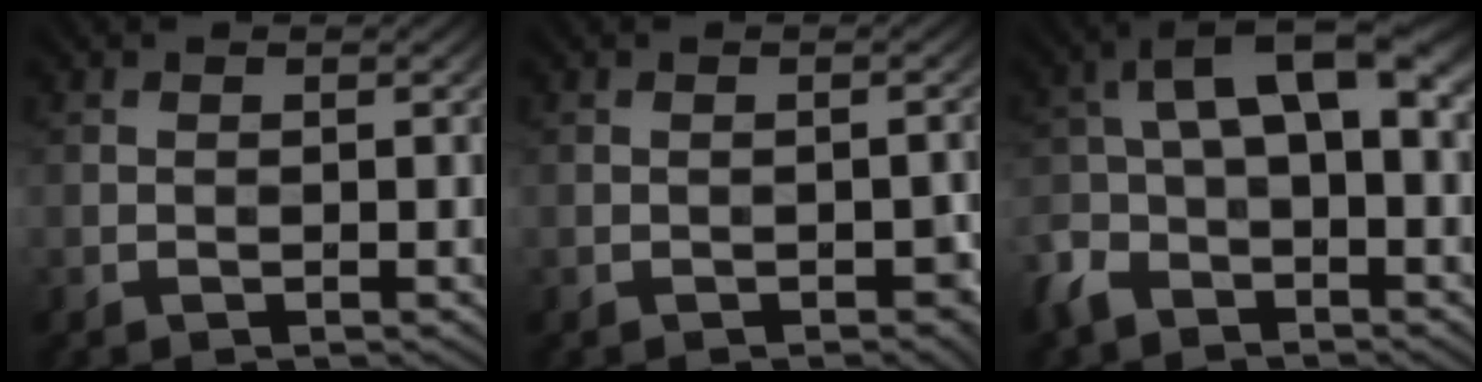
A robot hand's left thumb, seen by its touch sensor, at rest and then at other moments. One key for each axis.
{"total": 1.8, "fx": -1.0, "fy": 0.9, "fz": 1.3, "tx": -0.018, "ty": 0.000, "tz": -0.011}
{"total": 9.8, "fx": -2.4, "fy": 5.5, "fz": 7.7, "tx": -0.156, "ty": 0.002, "tz": -0.064}